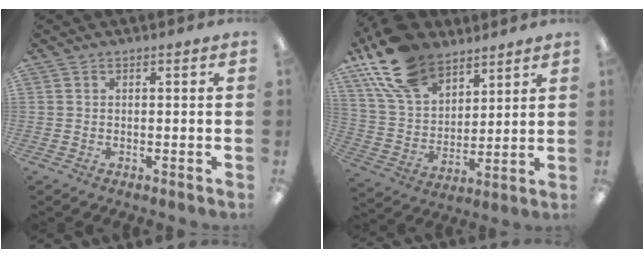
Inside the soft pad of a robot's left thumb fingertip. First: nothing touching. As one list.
[{"total": 18.6, "force": [12.5, 10.4, 9.0], "torque": [-0.195, -0.050, 0.235]}]